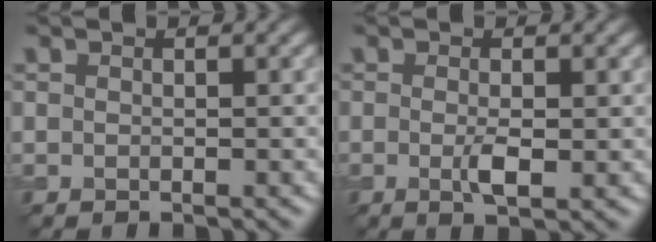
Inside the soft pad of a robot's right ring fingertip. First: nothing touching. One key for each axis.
{"total": 2.4, "fx": -0.3, "fy": 0.5, "fz": 2.3, "tx": -0.045, "ty": -0.006, "tz": -0.005}